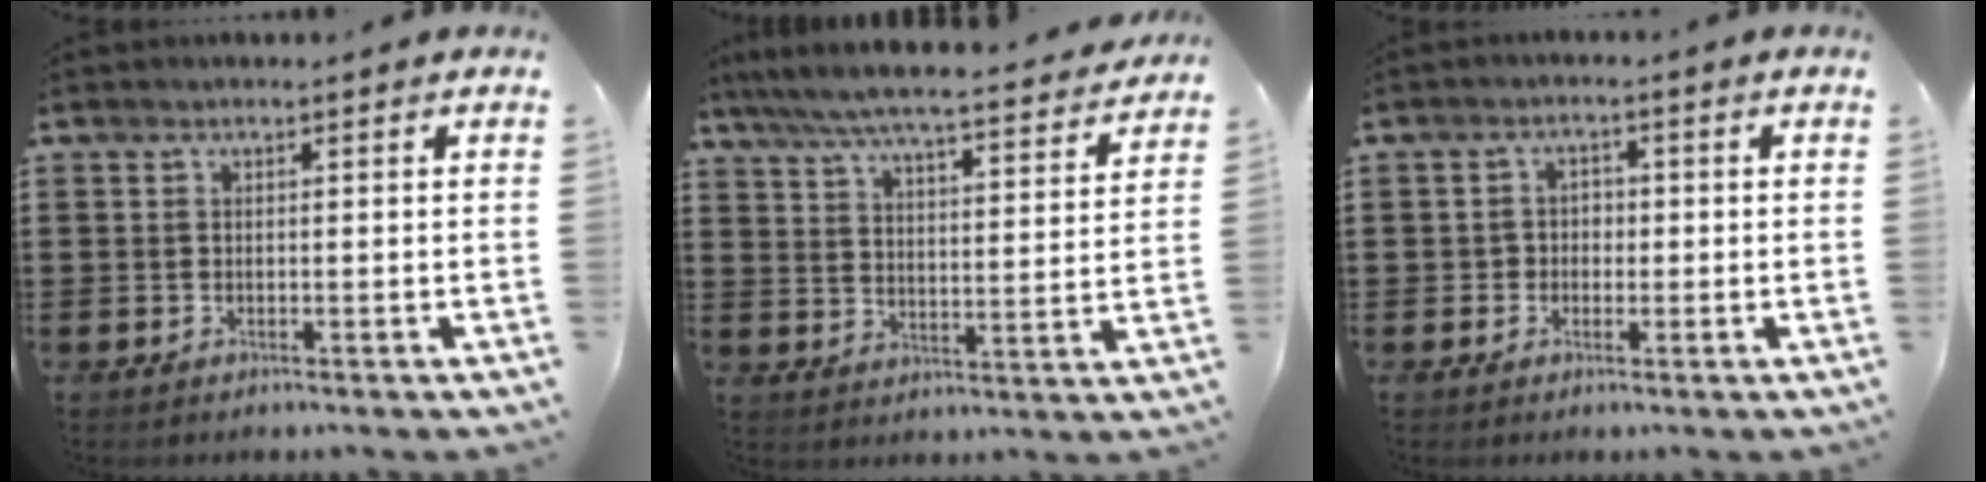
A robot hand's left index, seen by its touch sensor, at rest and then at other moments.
{"total": 6.2, "force": [5.8, -0.2, 2.1], "torque": [-0.068, -0.043, 0.096]}
{"total": 2.3, "force": [-0.5, 2.1, 0.8], "torque": [-0.023, 0.008, -0.014]}